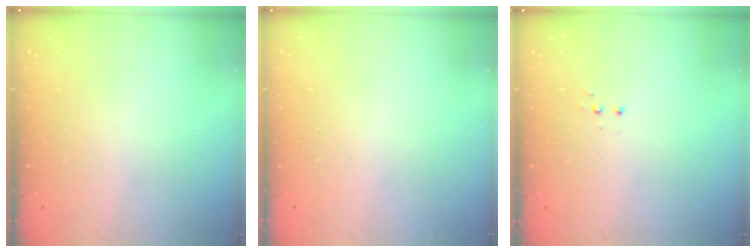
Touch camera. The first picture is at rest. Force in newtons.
{"total": 0.0}
{"total": 3.1, "press": 3.0, "slide": 0.8}